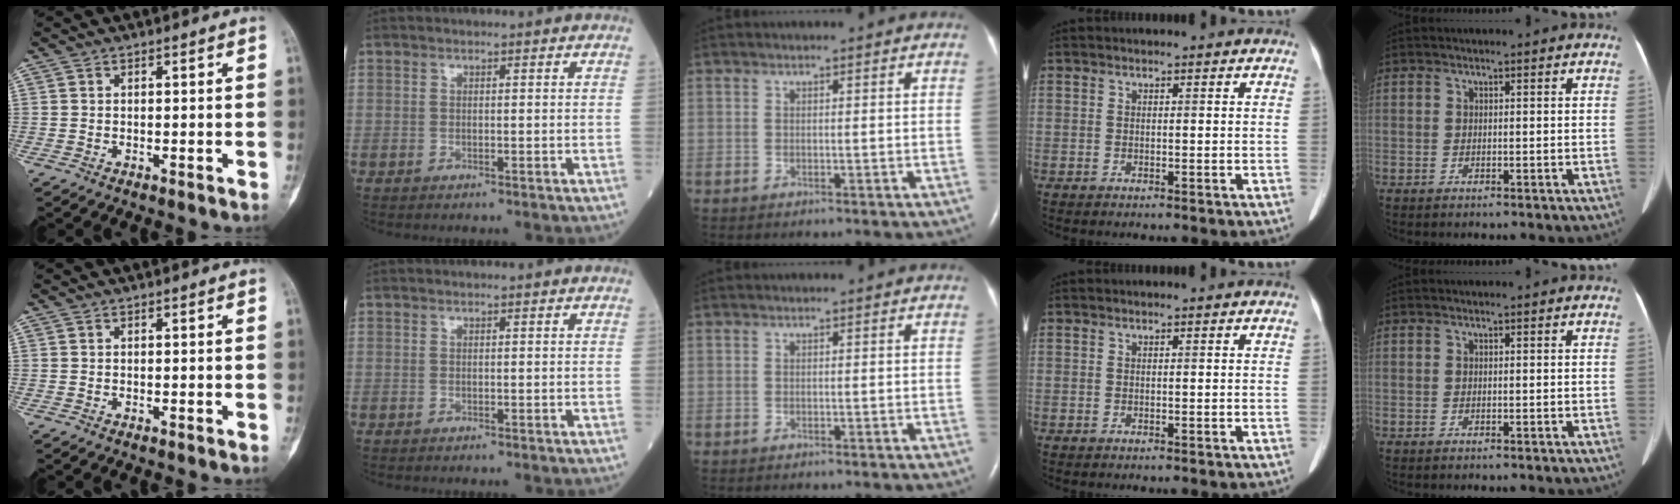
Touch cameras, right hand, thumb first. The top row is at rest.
{}